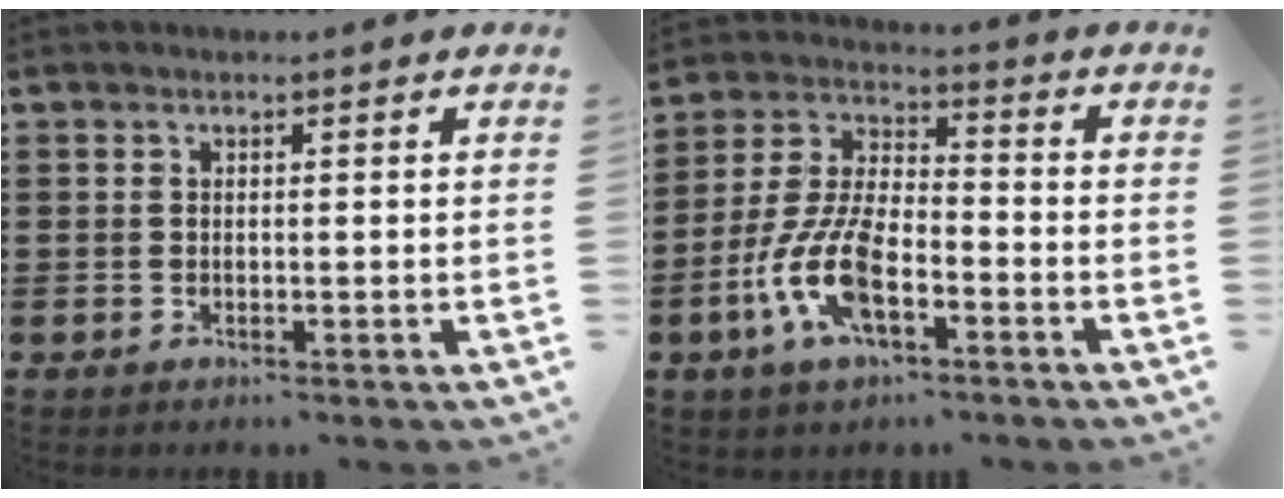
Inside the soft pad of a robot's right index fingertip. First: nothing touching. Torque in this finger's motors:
{"motor_torque": [2.14, 0.00, 1.05, 0.21]}